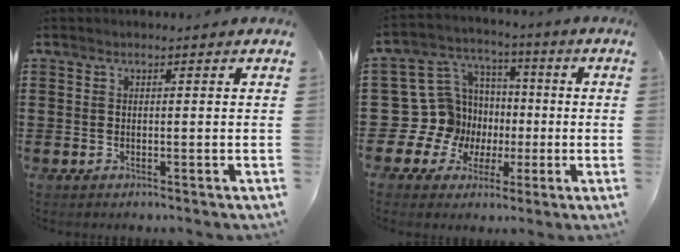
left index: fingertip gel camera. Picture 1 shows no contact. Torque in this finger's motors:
{"motor_torque": [0.05, 0.34, 0.08, -0.03]}